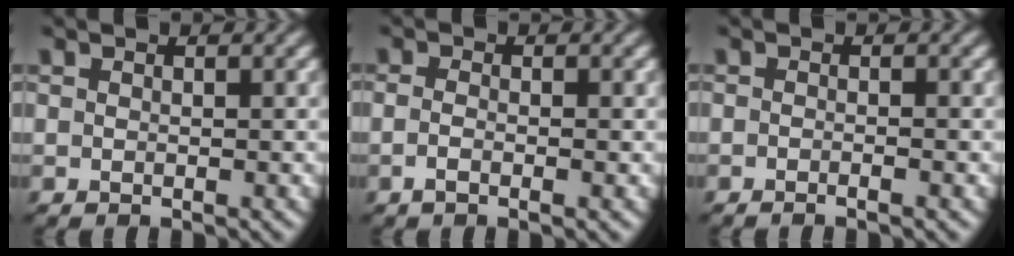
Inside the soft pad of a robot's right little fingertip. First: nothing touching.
{"total": 1.6, "force": [-0.8, -0.3, 1.3], "torque": [-0.024, -0.006, -0.014]}
{"total": 1.3, "force": [-1.1, -0.6, 0.4], "torque": [-0.003, 0.000, -0.021]}